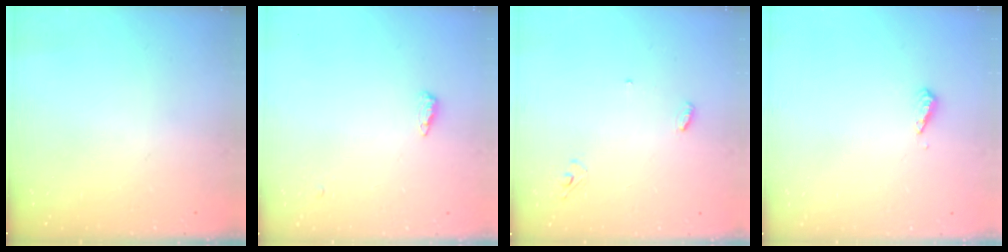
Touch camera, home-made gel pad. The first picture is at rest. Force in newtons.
{"total": 8.7, "press": 5.7, "slide": 6.5}
{"total": 3.7, "press": 3.6, "slide": 0.3}
{"total": 3.1, "press": 3.0, "slide": 0.7}